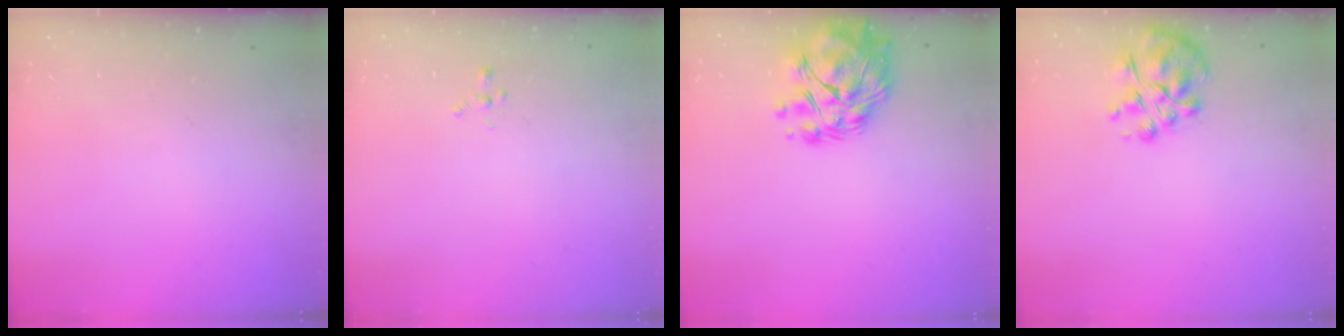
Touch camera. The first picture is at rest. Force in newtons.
{"total": 0.7, "press": 0.6, "slide": 0.4}
{"total": 12.0, "press": 11.2, "slide": 4.2}
{"total": 9.3, "press": 9.2, "slide": 1.3}